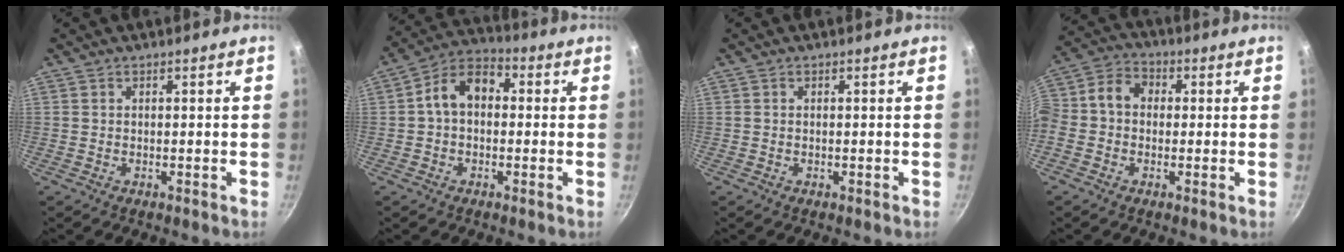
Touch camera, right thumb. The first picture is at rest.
{"total": 9.2, "force": [0.5, 6.5, 6.5], "torque": [-0.086, 0.034, -0.010]}
{"total": 0.0}
{"total": 9.4, "force": [-0.2, 7.5, 5.7], "torque": [-0.103, 0.036, -0.026]}